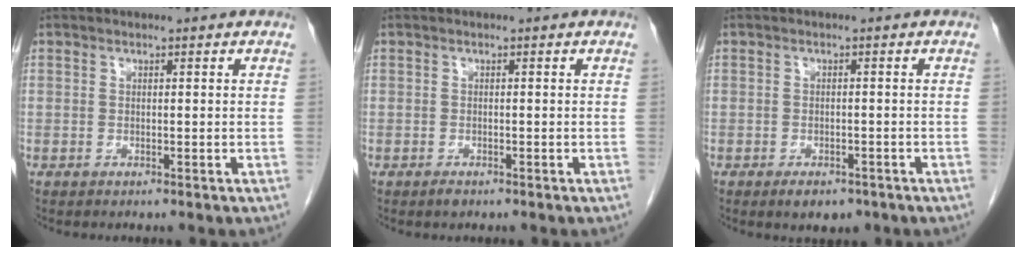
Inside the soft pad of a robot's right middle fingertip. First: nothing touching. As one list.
[{"total": 0.8, "force": [-0.6, 0.3, 0.5], "torque": [-0.009, -0.001, -0.007]}, {"total": 3.8, "force": [-2.6, 2.0, 1.9], "torque": [-0.022, -0.001, -0.030]}]